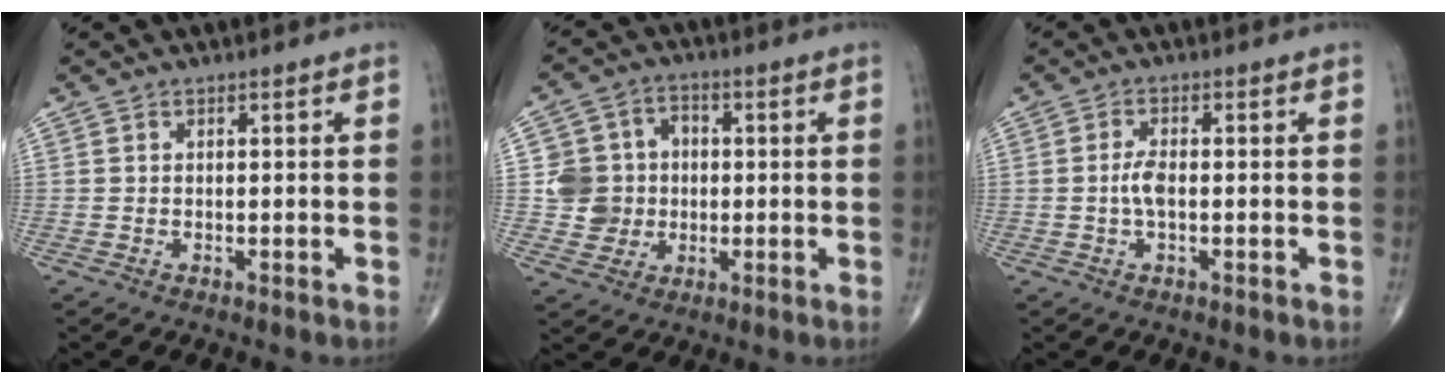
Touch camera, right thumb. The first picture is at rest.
{"total": 8.7, "force": [-0.2, 8.2, 2.8], "torque": [-0.017, 0.017, -0.006]}
{"total": 2.9, "force": [-0.4, 1.2, 2.6], "torque": [-0.059, 0.005, -0.010]}